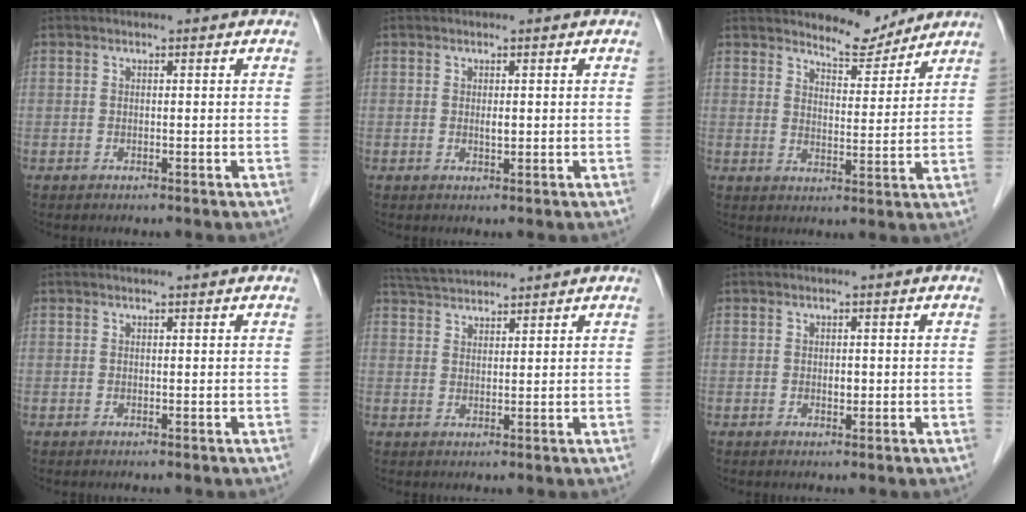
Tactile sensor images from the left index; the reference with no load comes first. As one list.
[{"total": 0.9, "force": [0.1, 0.3, 0.8], "torque": [-0.016, -0.003, 0.004]}, {"total": 5.7, "force": [5.5, 1.2, 0.9], "torque": [-0.018, -0.014, 0.089]}, {"total": 0.7, "force": [0.7, 0.0, 0.3], "torque": [-0.007, 0.011, 0.012]}, {"total": 5.3, "force": [5.2, 0.3, 1.2], "torque": [-0.029, 0.034, 0.098]}, {"total": 1.0, "force": [-0.1, 0.7, 0.8], "torque": [-0.013, 0.000, 0.001]}]